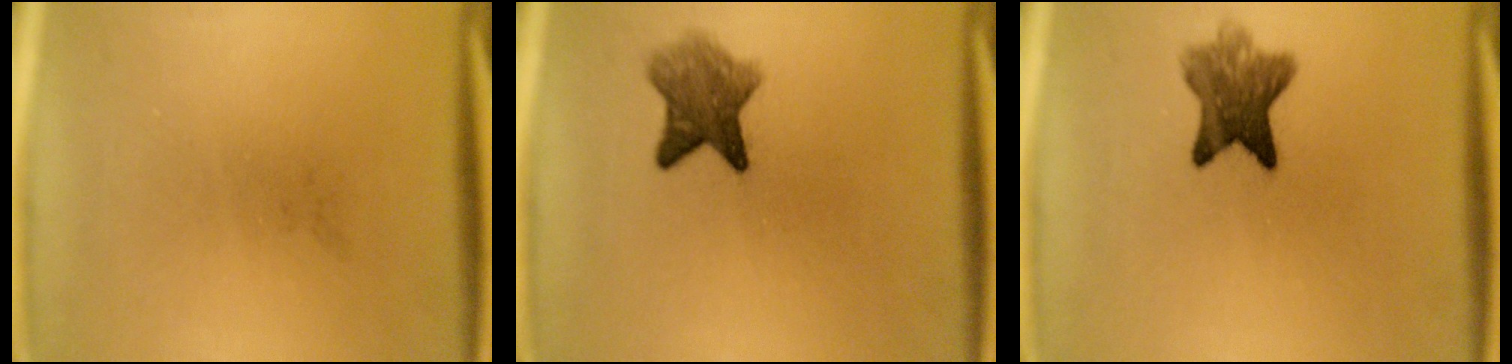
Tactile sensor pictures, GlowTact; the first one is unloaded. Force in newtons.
{"total": 5.7}
{"total": 7.0}